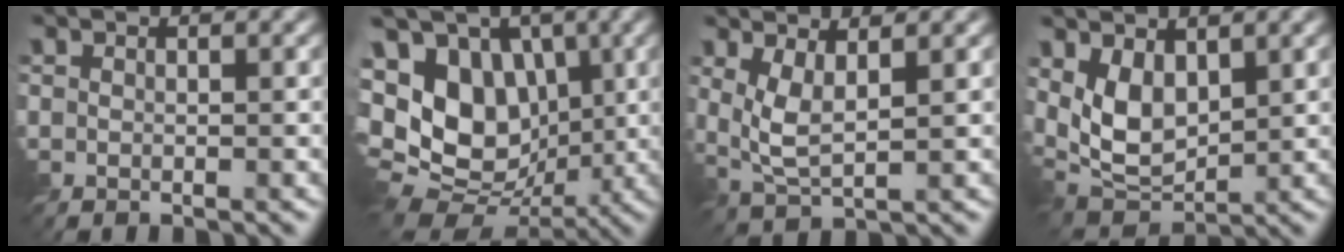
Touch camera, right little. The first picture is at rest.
{"total": 12.8, "force": [0.6, 9.6, 8.5], "torque": [-0.173, 0.006, 0.011]}
{"total": 3.1, "force": [0.9, 1.0, 2.8], "torque": [-0.063, -0.009, 0.020]}
{"total": 5.6, "force": [1.6, 3.2, 4.3], "torque": [-0.091, -0.011, 0.027]}